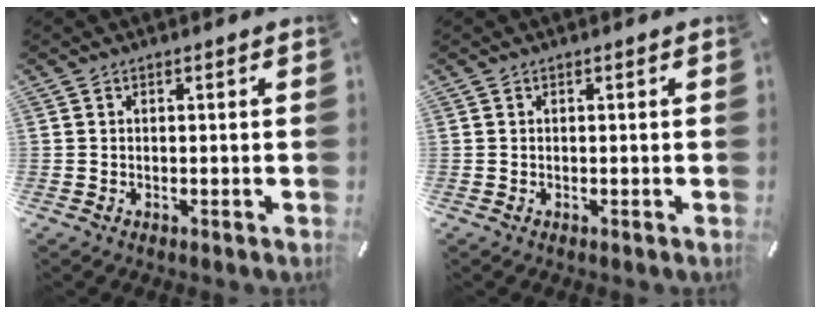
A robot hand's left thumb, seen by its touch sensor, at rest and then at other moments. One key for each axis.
{"total": 0.0}